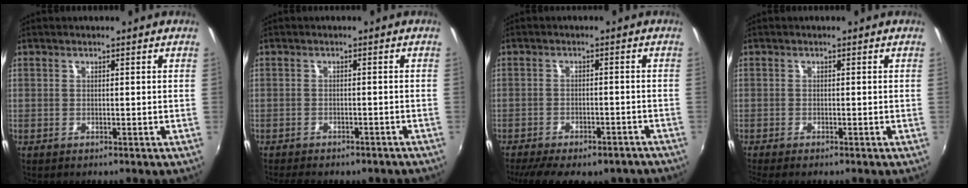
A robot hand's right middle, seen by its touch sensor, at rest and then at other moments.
{"total": 7.5, "force": [-6.3, 2.6, 3.2], "torque": [-0.073, -0.018, -0.082]}
{"total": 16.2, "force": [-12.9, 6.0, 7.8], "torque": [-0.165, -0.028, -0.166]}
{"total": 2.3, "force": [-2.0, 0.2, 1.2], "torque": [-0.026, -0.015, -0.034]}